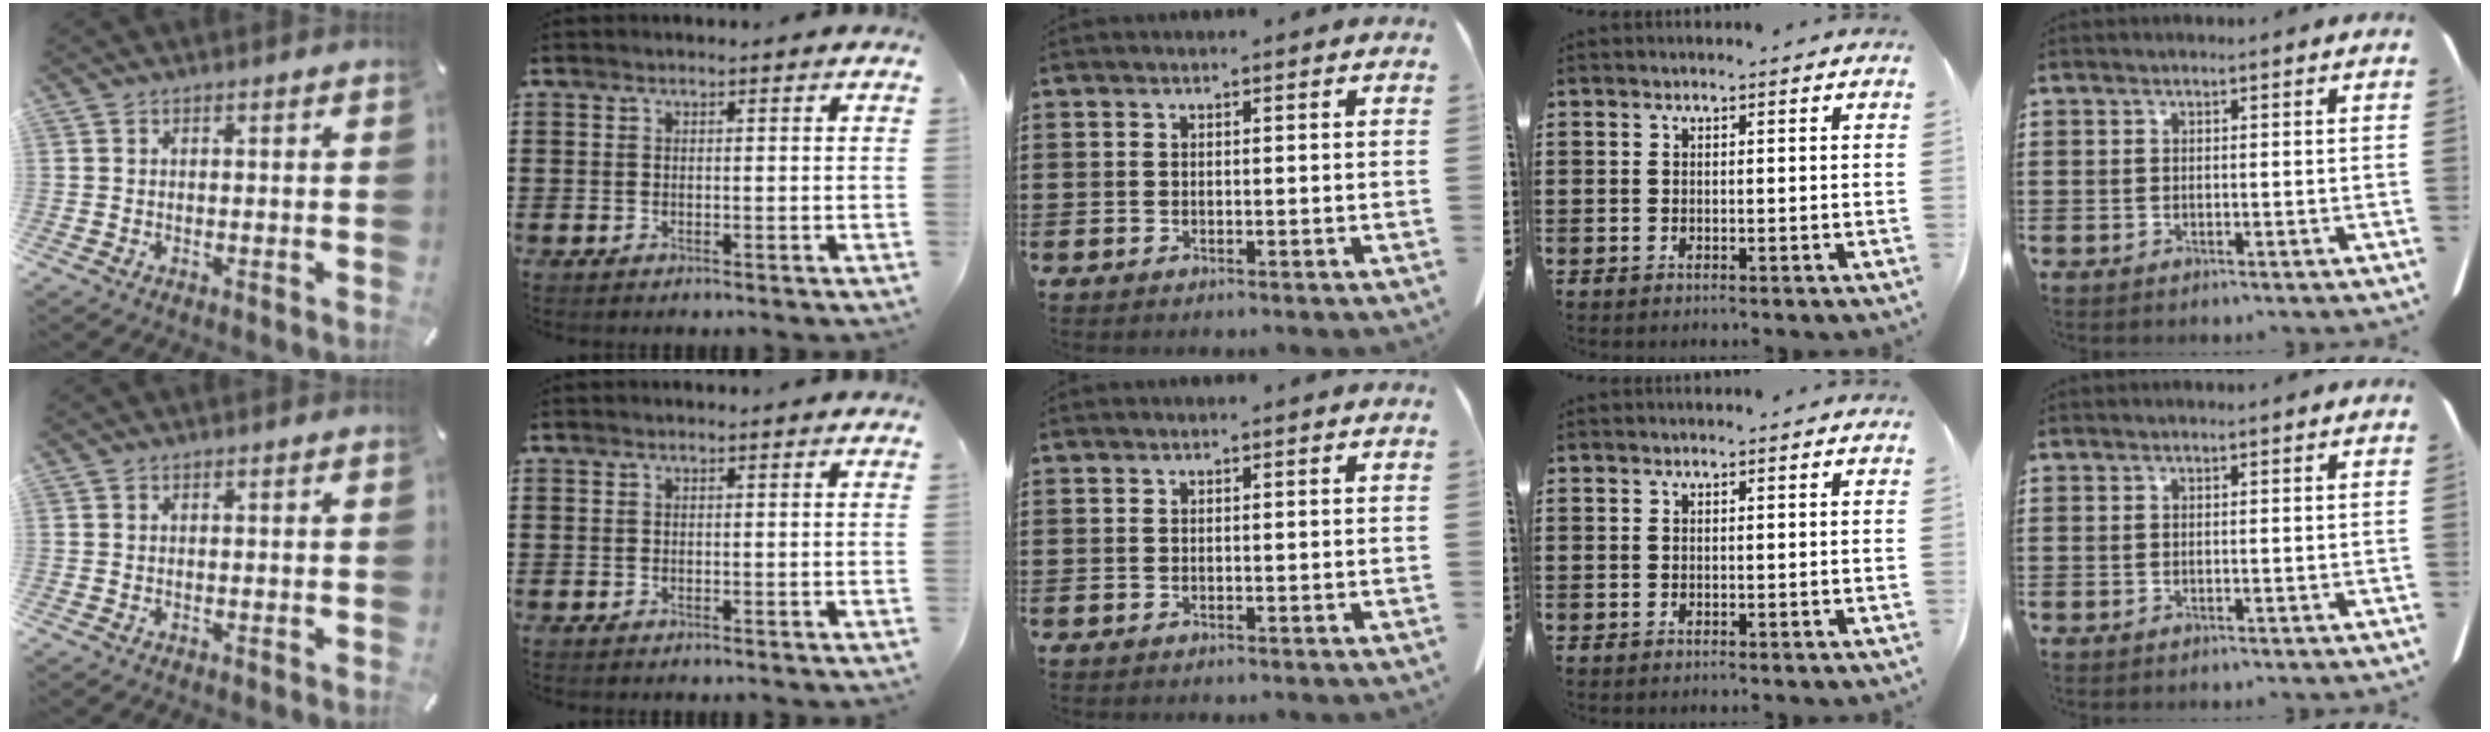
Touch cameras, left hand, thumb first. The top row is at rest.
{}